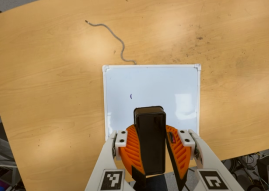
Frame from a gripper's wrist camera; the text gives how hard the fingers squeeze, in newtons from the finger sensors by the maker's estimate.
{"total": 10.9, "left": 10.8, "right": 10.9}